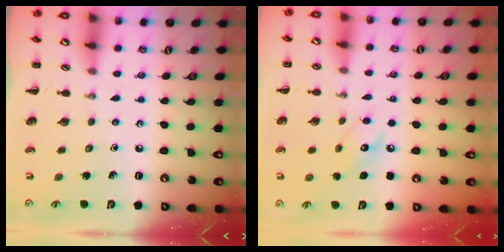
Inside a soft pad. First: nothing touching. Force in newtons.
{"total": 8.0, "press": 7.9, "slide": 1.3}